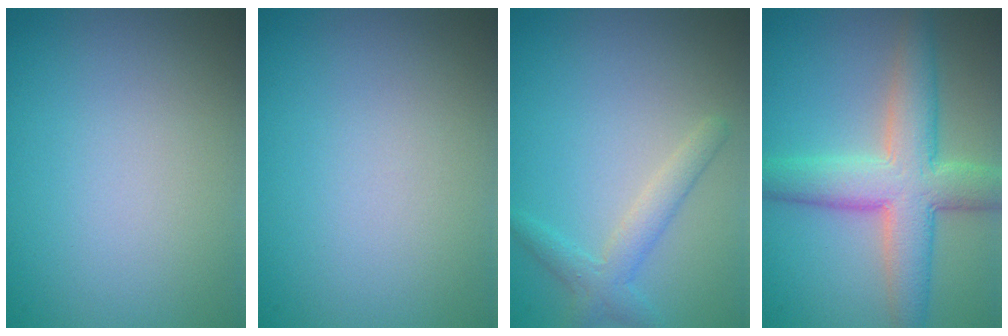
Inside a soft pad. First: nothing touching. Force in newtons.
{"total": 0.0}
{"total": 2.4, "press": 2.4, "slide": 0.2}
{"total": 7.3, "press": 7.3, "slide": 0.2}